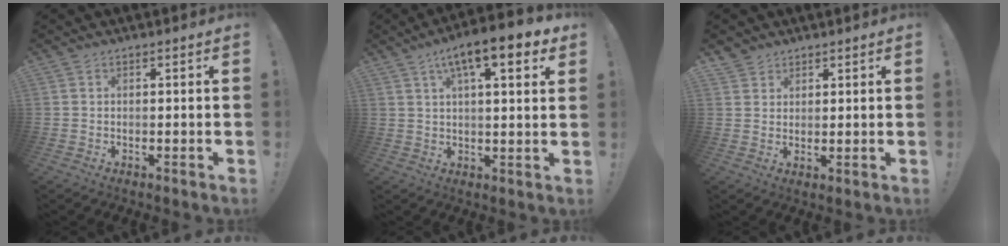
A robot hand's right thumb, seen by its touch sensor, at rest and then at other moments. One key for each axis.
{"total": 11.5, "fx": 5.9, "fy": 2.9, "fz": 9.5, "tx": -0.140, "ty": -0.024, "tz": 0.092}
{"total": 3.2, "fx": 2.7, "fy": 1.8, "fz": 0.2, "tx": -0.004, "ty": -0.014, "tz": 0.051}